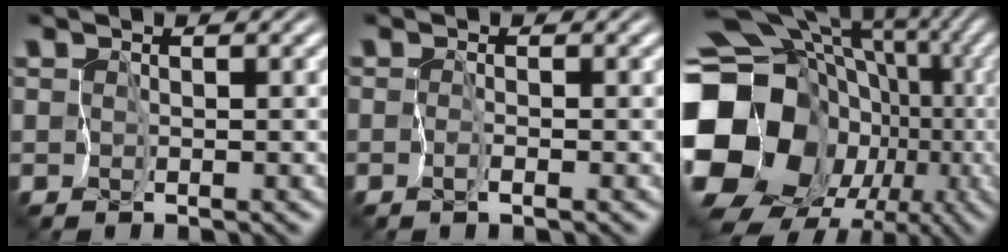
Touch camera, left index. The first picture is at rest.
{"total": 0.7, "force": [-0.6, 0.1, 0.3], "torque": [-0.007, -0.003, -0.014]}
{"total": 20.0, "force": [-2.9, 16.7, 10.7], "torque": [-0.195, 0.006, -0.070]}